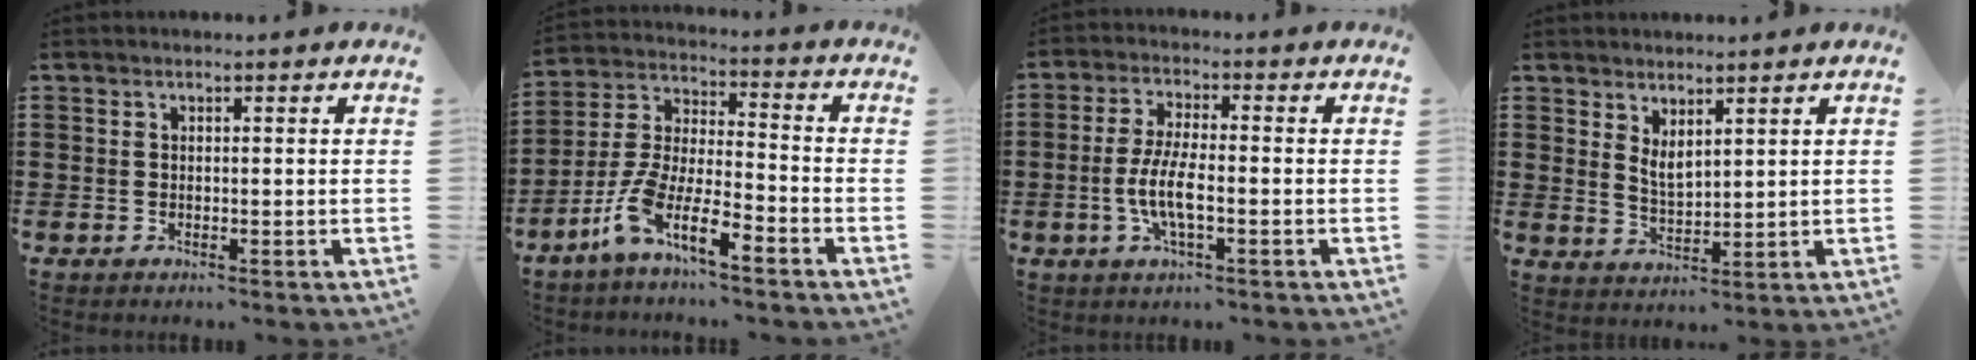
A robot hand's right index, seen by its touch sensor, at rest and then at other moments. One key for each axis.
{"total": 8.9, "fx": -6.2, "fy": 1.7, "fz": 6.2, "tx": -0.161, "ty": -0.020, "tz": -0.130}
{"total": 6.2, "fx": -1.8, "fy": 1.6, "fz": 5.8, "tx": -0.132, "ty": -0.009, "tz": -0.042}
{"total": 2.9, "fx": 2.1, "fy": 1.1, "fz": 1.7, "tx": -0.038, "ty": 0.002, "tz": 0.038}